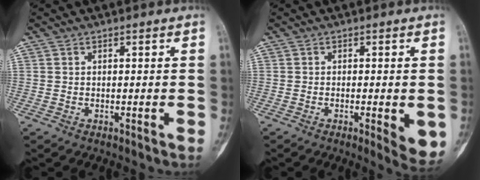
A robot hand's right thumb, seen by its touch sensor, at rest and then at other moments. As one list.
[{"total": 5.9, "force": [-1.6, 1.7, 5.5], "torque": [-0.069, -0.012, -0.019]}]